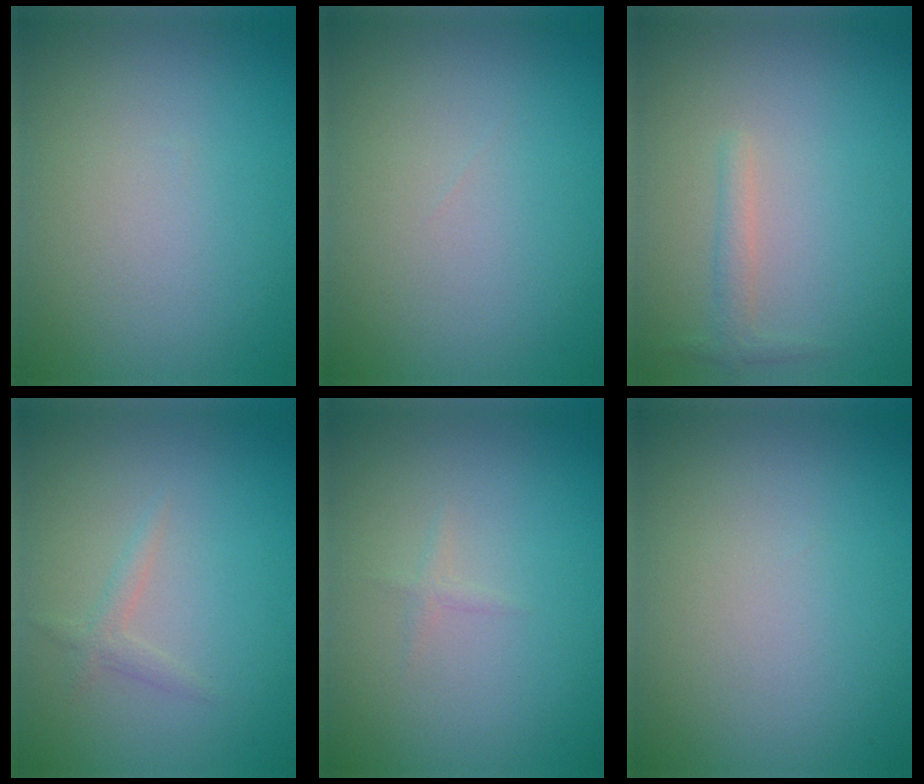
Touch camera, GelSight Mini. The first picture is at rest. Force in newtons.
{"total": 0.0}
{"total": 1.2, "press": 1.2, "slide": 0.0}
{"total": 1.1, "press": 1.1, "slide": 0.0}
{"total": 0.6, "press": 0.6, "slide": 0.0}
{"total": 0.0}